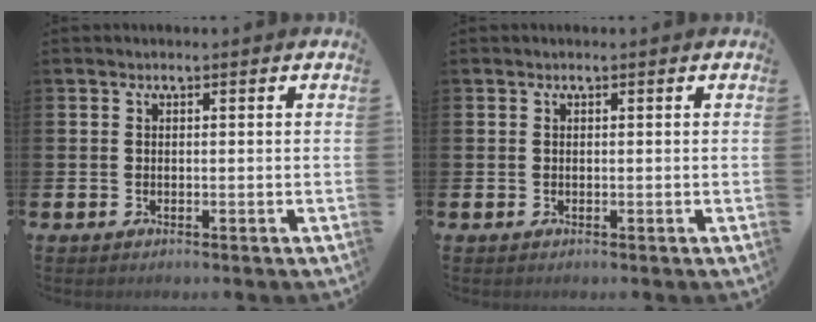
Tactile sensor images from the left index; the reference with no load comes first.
{"total": 0.0}